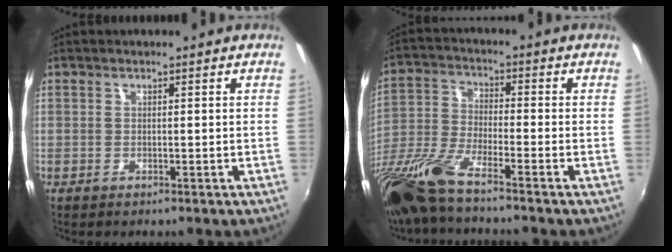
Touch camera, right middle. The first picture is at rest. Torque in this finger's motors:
{"motor_torque": [1.10, -1.04, 0.63, 0.21]}